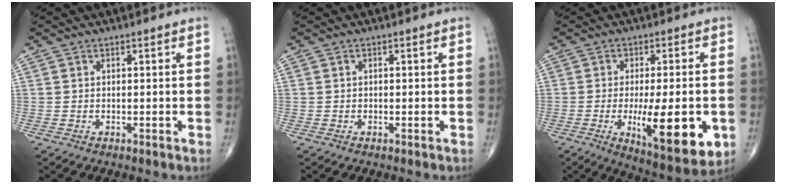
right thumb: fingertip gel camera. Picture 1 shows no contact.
{"total": 0.0}
{"total": 16.4, "force": [-4.0, 5.2, 15.0], "torque": [-0.216, -0.018, -0.048]}